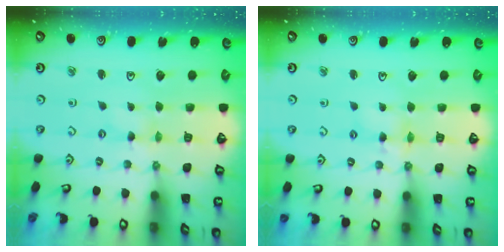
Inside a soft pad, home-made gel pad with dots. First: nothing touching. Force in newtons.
{"total": 5.6, "press": 5.6, "slide": 0.4}